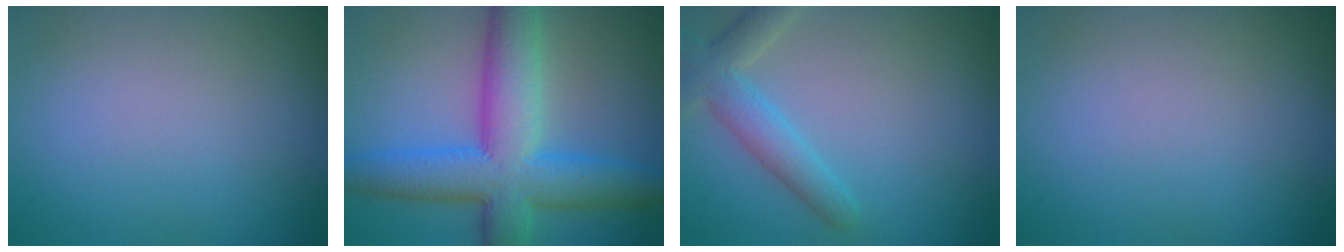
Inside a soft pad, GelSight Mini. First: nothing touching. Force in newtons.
{"total": 10.0, "press": 10.0, "slide": 0.1}
{"total": 3.8, "press": 3.8, "slide": 0.1}
{"total": 0.0}